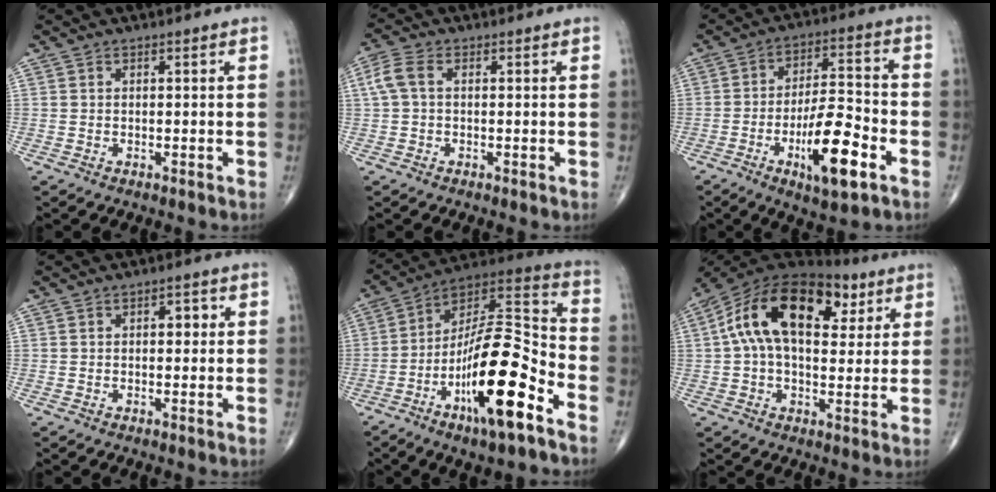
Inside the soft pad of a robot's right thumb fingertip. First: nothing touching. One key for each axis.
{"total": 4.3, "fx": 0.6, "fy": 2.6, "fz": 3.4, "tx": -0.092, "ty": 0.013, "tz": 0.007}
{"total": 14.5, "fx": -6.0, "fy": 4.4, "fz": 12.5, "tx": -0.205, "ty": 0.031, "tz": -0.098}
{"total": 2.5, "fx": 0.4, "fy": 1.5, "fz": 1.9, "tx": -0.017, "ty": 0.008, "tz": 0.002}
{"total": 22.5, "fx": -9.9, "fy": 6.1, "fz": 19.3, "tx": -0.352, "ty": 0.062, "tz": -0.169}
{"total": 21.6, "fx": 6.7, "fy": 12.1, "fz": 16.6, "tx": -0.278, "ty": 0.026, "tz": 0.100}